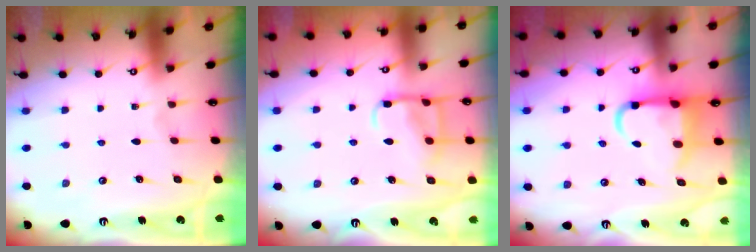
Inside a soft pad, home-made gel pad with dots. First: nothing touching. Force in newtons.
{"total": 11.2, "press": 11.1, "slide": 1.0}
{"total": 7.7, "press": 7.5, "slide": 1.5}